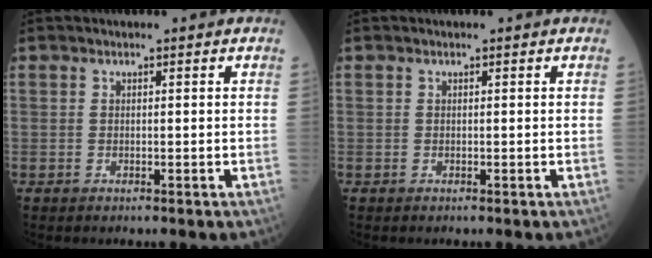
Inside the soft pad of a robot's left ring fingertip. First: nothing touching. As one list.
[{"total": 0.0}]